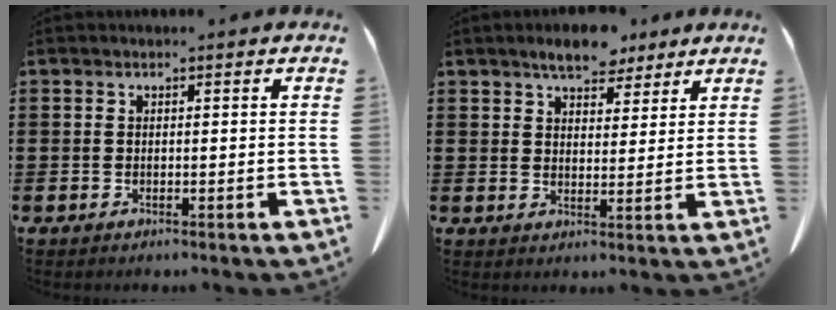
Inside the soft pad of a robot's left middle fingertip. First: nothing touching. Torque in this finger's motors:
{"motor_torque": [0.23, 0.14, 0.13, 0.07]}